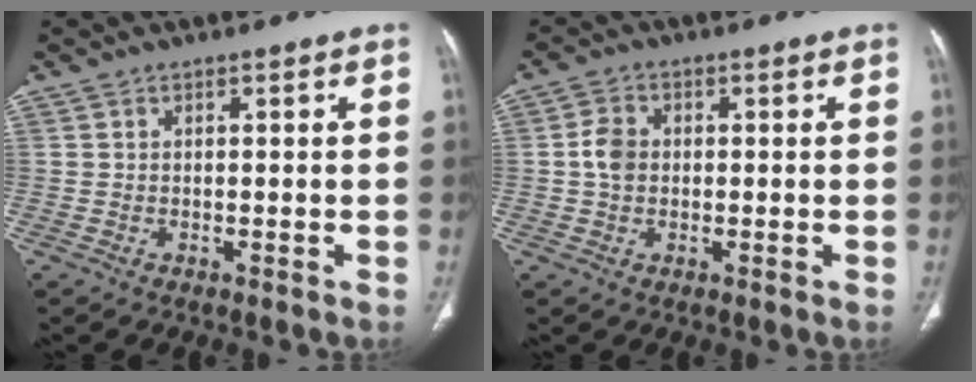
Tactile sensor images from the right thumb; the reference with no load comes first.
{"total": 4.1, "force": [0.1, 3.2, 2.6], "torque": [-0.048, 0.006, -0.004]}